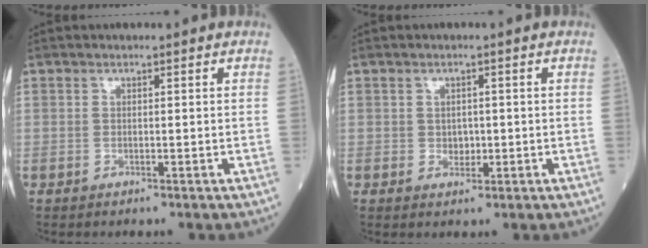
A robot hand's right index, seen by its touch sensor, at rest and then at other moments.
{"total": 1.7, "force": [-0.2, 1.3, 1.0], "torque": [-0.012, 0.002, -0.001]}